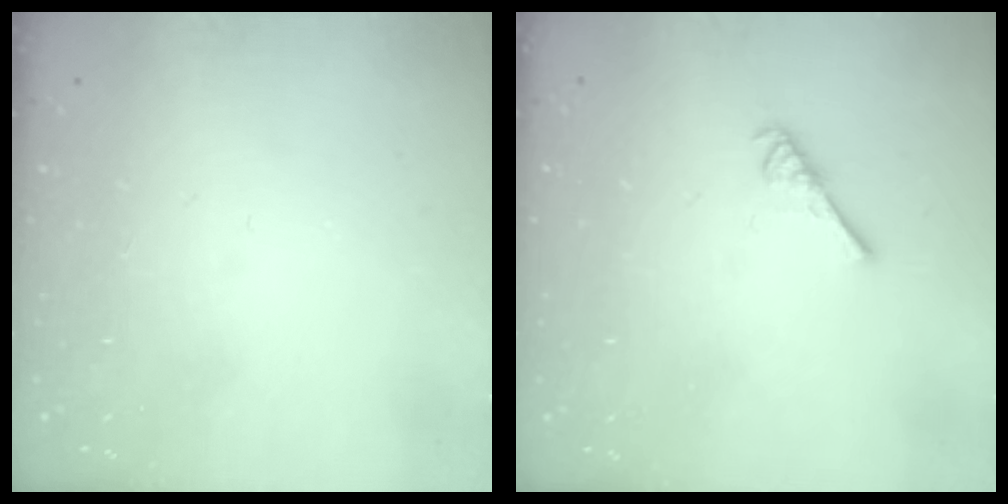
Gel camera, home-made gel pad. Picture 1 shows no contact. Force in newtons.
{"total": 3.8, "press": 3.7, "slide": 0.6}